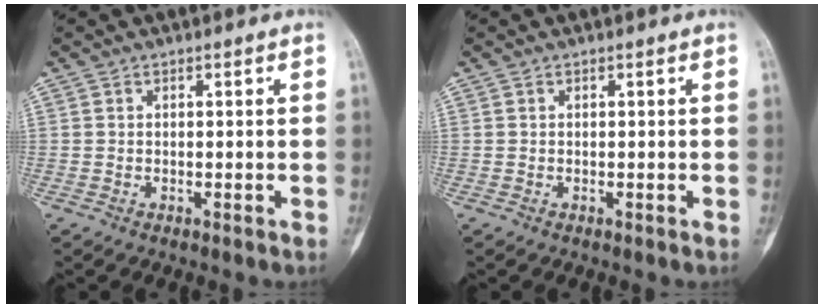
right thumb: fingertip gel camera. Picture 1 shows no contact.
{"total": 0.0}